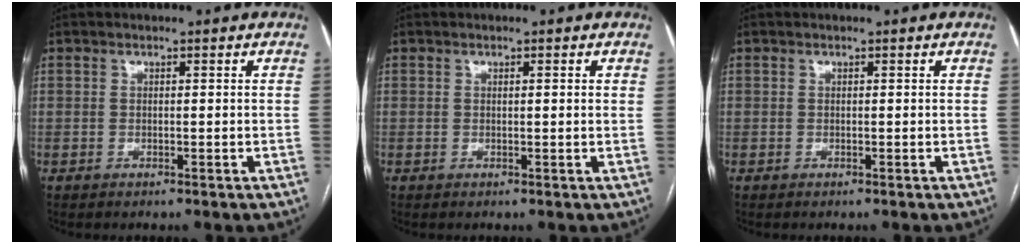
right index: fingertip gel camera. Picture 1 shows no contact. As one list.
[{"total": 0.8, "force": [0.3, 0.0, 0.7], "torque": [-0.017, 0.004, 0.003]}, {"total": 0.0}]